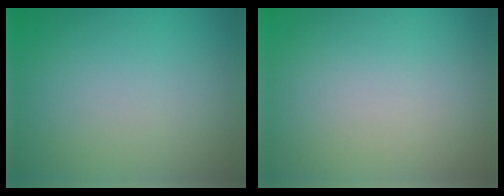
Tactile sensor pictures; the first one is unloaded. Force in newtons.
{"total": 0.0}